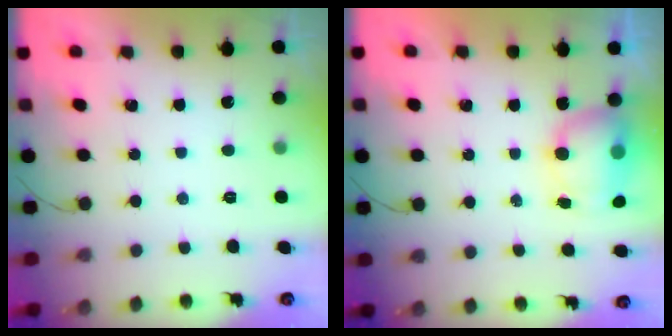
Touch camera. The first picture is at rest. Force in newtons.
{"total": 7.6, "press": 7.2, "slide": 2.3}